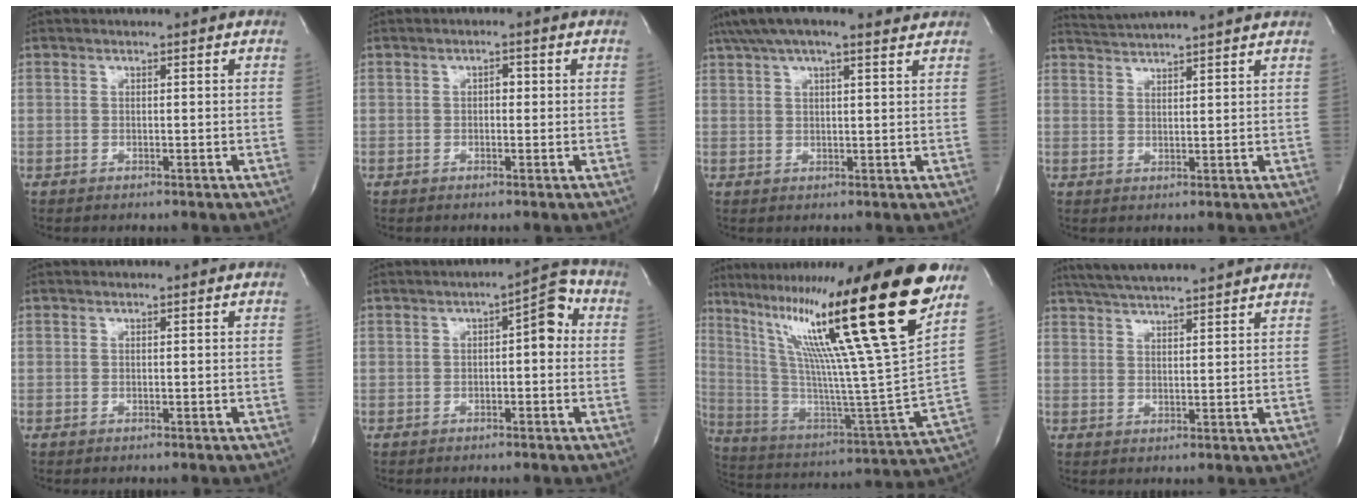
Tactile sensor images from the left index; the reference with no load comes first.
{"total": 1.2, "force": [0.0, 0.7, 0.9], "torque": [-0.011, 0.000, -0.004]}
{"total": 12.6, "force": [10.0, 2.9, 7.0], "torque": [-0.132, 0.043, 0.146]}
{"total": 10.0, "force": [9.5, -0.5, 3.2], "torque": [-0.062, 0.018, 0.135]}
{"total": 0.0}
{"total": 5.1, "force": [0.5, 1.8, 4.7], "torque": [-0.061, 0.023, 0.000]}
{"total": 31.2, "force": [20.1, -2.0, 23.8], "torque": [-0.401, -0.041, 0.321]}
{"total": 14.7, "force": [13.3, 1.1, 6.1], "torque": [-0.112, 0.029, 0.193]}